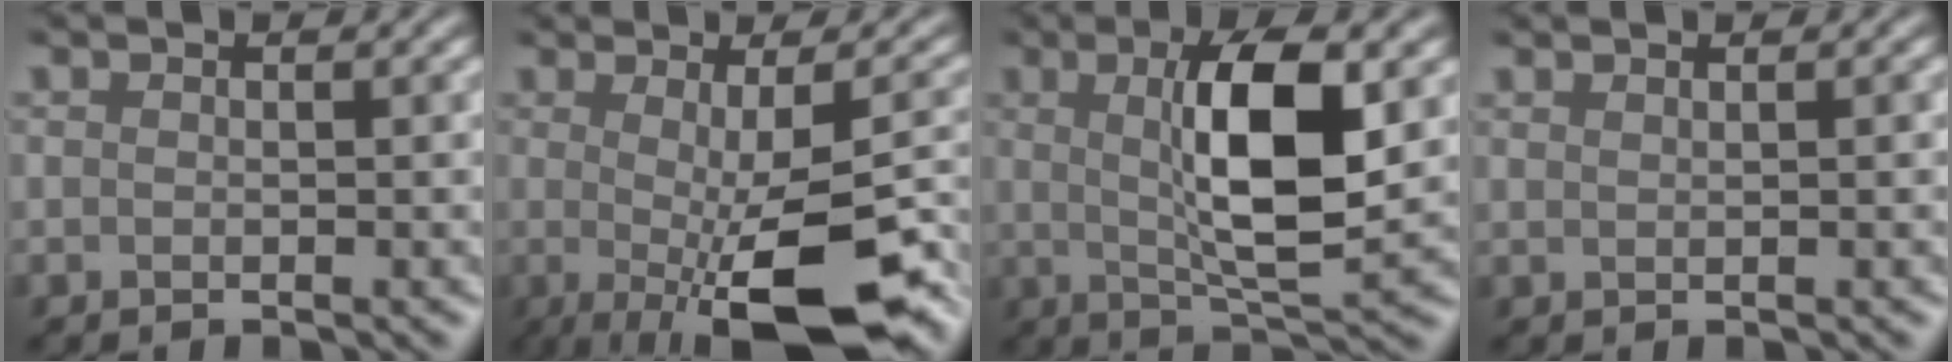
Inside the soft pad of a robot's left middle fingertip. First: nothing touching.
{"total": 11.1, "force": [-2.9, 2.5, 10.4], "torque": [-0.143, -0.018, -0.038]}
{"total": 7.0, "force": [1.7, 1.4, 6.6], "torque": [-0.115, -0.007, 0.031]}
{"total": 1.6, "force": [1.0, 0.7, 1.0], "torque": [0.003, 0.003, -0.004]}